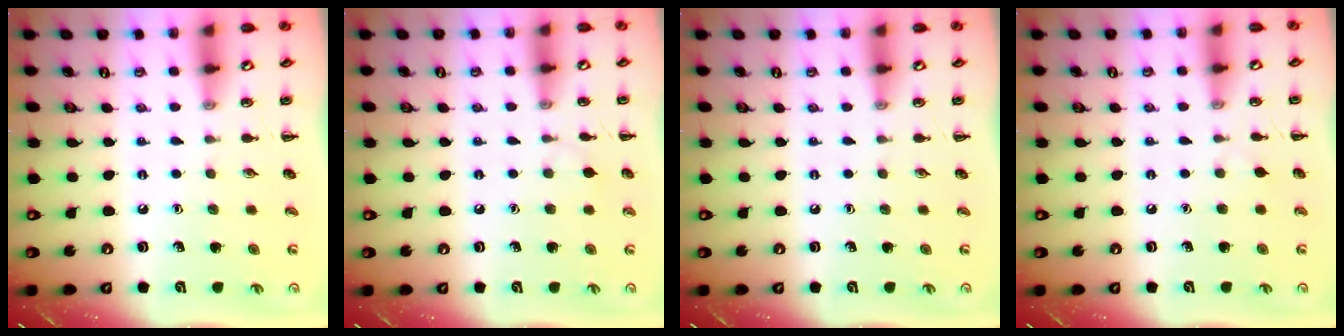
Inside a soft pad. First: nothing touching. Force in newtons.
{"total": 3.9, "press": 3.7, "slide": 1.4}
{"total": 0.0}
{"total": 2.4, "press": 2.3, "slide": 0.9}